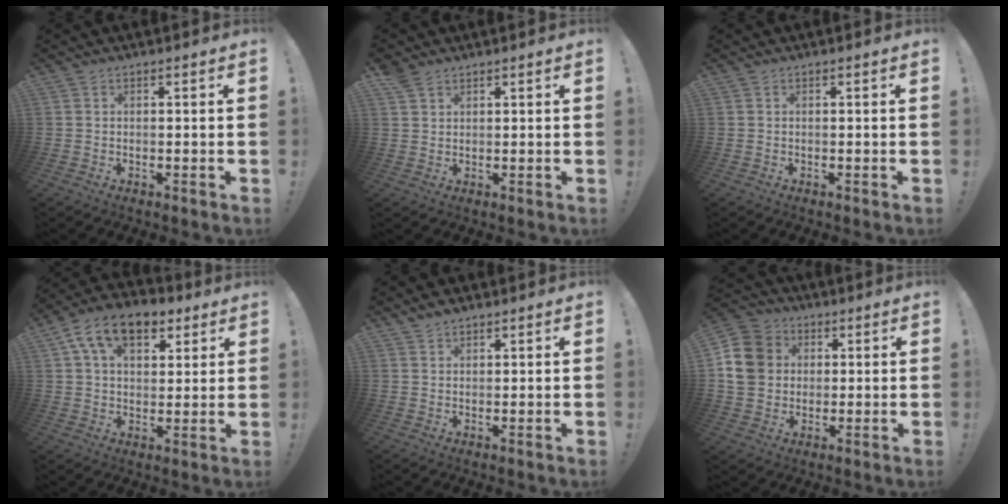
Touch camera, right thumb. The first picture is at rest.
{"total": 3.4, "force": [2.6, 1.7, 1.3], "torque": [-0.025, -0.010, 0.050]}
{"total": 0.0}
{"total": 13.8, "force": [6.9, 8.4, 8.5], "torque": [-0.134, -0.019, 0.126]}
{"total": 2.3, "force": [2.0, 0.9, 0.6], "torque": [-0.002, -0.014, 0.035]}
{"total": 12.6, "force": [2.2, 11.1, 5.5], "torque": [-0.098, 0.005, 0.047]}